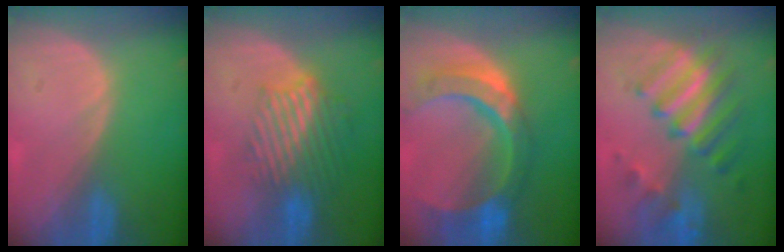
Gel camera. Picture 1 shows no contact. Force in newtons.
{"total": 9.5, "press": 8.1, "slide": 4.8}
{"total": 11.2, "press": 9.4, "slide": 6.0}
{"total": 8.9, "press": 8.5, "slide": 2.7}